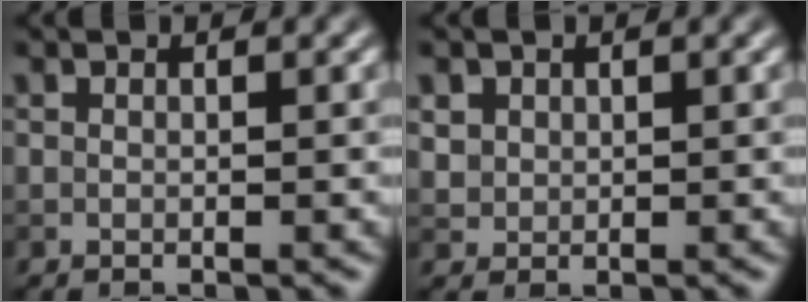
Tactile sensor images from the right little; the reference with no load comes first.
{"total": 1.5, "force": [0.6, 1.3, 0.4], "torque": [-0.009, -0.007, 0.024]}